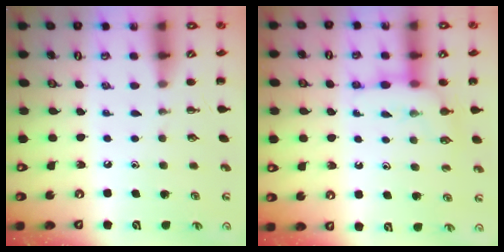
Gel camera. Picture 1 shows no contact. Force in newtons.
{"total": 9.7, "press": 9.7, "slide": 0.8}